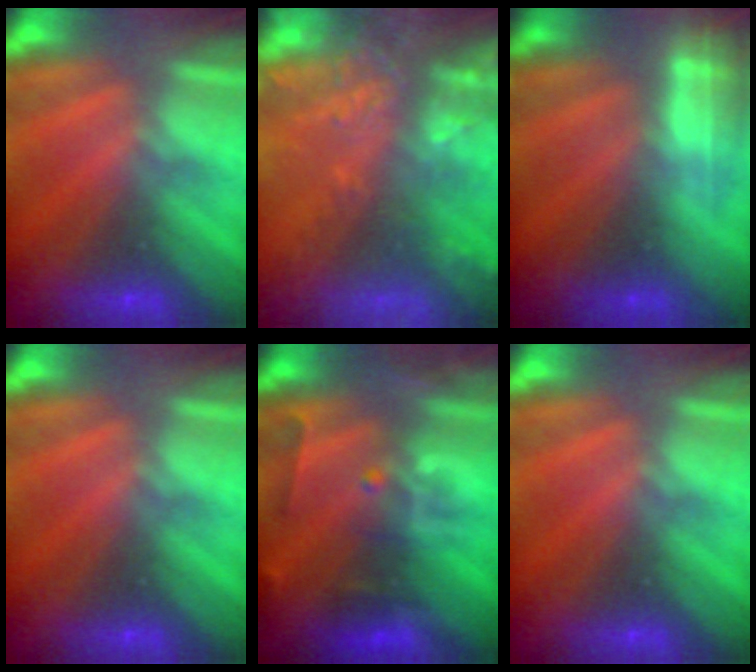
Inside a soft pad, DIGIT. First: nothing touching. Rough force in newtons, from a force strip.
{"total": 7.4}
{"total": 2.4}
{"total": 0.0}
{"total": 2.9}
{"total": 0.0}